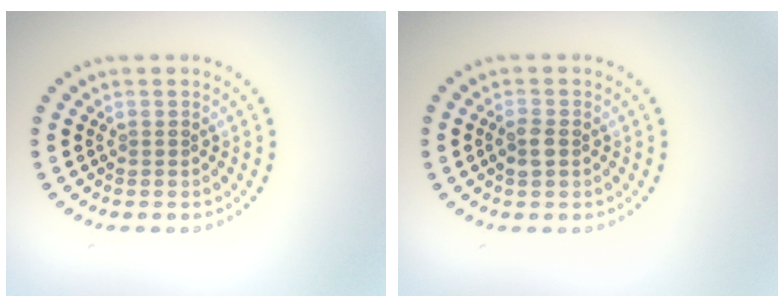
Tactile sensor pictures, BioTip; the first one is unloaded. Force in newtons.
{"total": 1.6, "press": 1.6, "slide": 0.3}